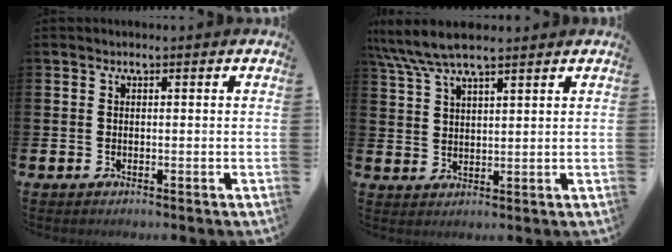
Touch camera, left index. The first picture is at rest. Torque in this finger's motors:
{"motor_torque": [1.20, -0.92, 0.87, 0.21]}